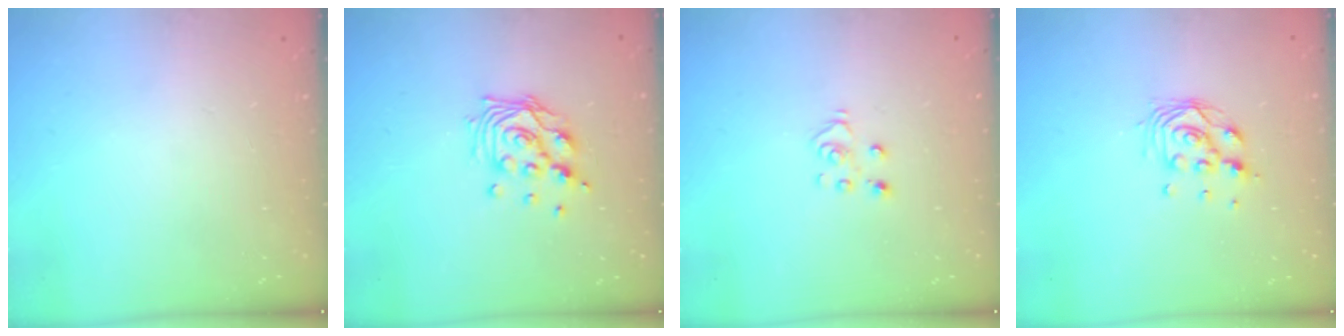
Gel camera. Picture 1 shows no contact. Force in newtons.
{"total": 11.1, "press": 10.9, "slide": 1.6}
{"total": 3.6, "press": 3.6, "slide": 0.2}
{"total": 9.4, "press": 9.2, "slide": 1.9}